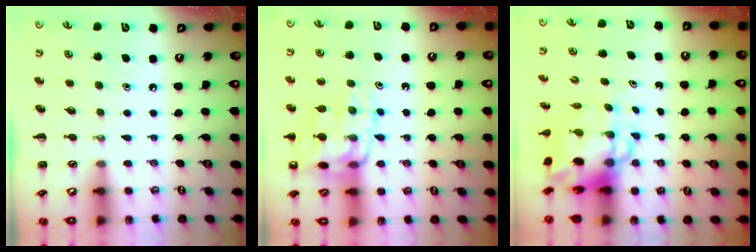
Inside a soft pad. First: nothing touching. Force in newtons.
{"total": 14.6, "press": 14.5, "slide": 1.8}
{"total": 8.3, "press": 8.0, "slide": 2.2}